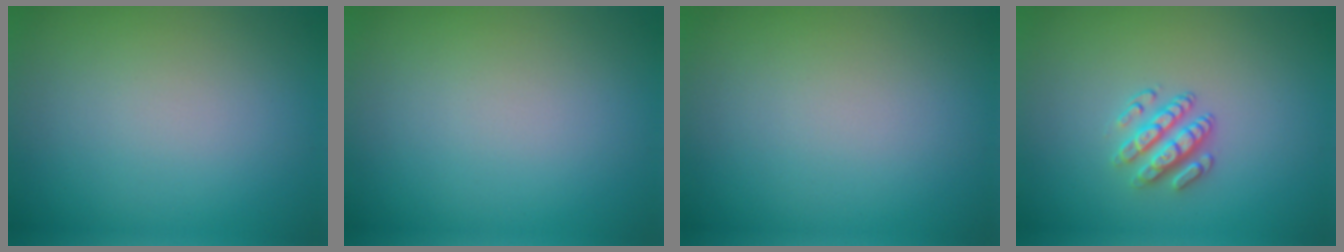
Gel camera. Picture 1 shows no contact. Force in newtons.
{"total": 0.0}
{"total": 0.0}
{"total": 2.9, "press": 2.5, "slide": 1.4}